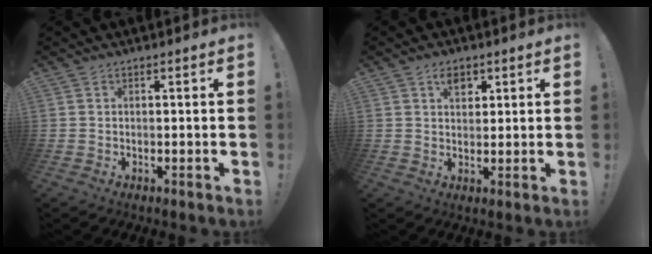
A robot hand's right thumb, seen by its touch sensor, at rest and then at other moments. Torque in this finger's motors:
{"motor_torque": [0.41, 0.85, 0.10, 0.02, 0.00]}